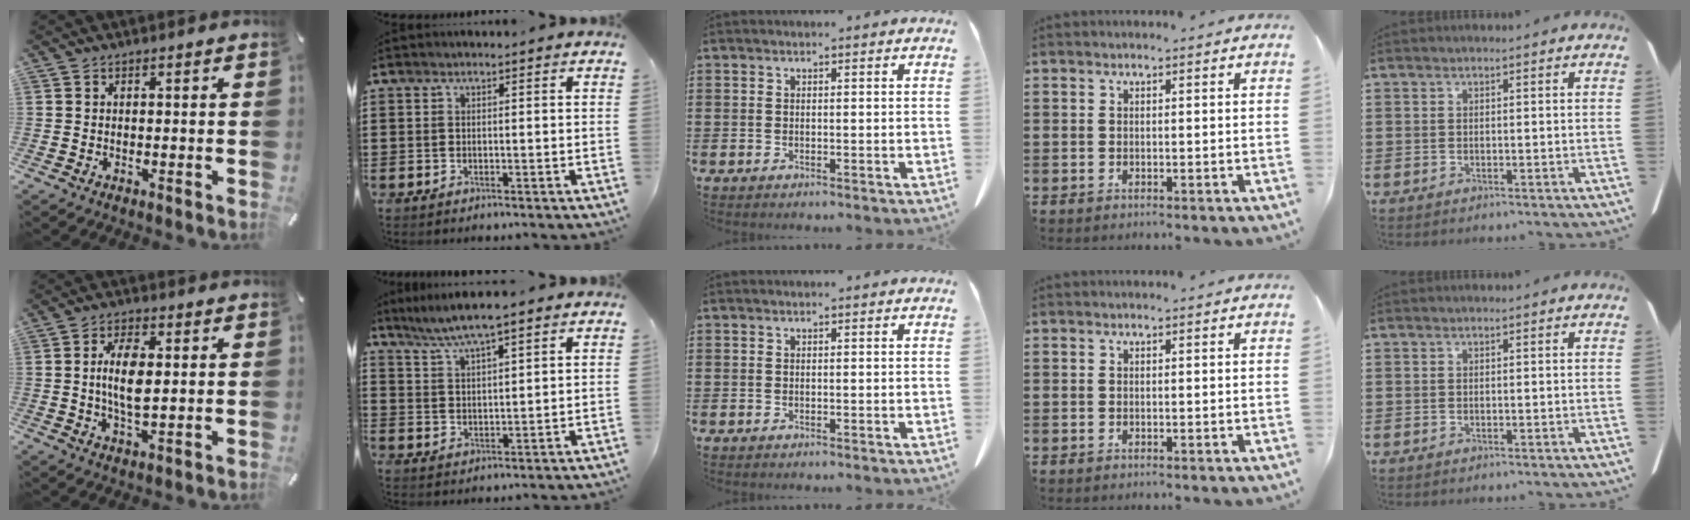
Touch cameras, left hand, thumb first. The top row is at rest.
{"thumb": {"total": 7.9, "force": [0.9, 3.5, 7.0], "torque": [-0.157, -0.004, 0.005]}, "index": {"total": 5.5, "force": [4.6, 0.3, 3.0], "torque": [-0.071, -0.010, 0.080]}}